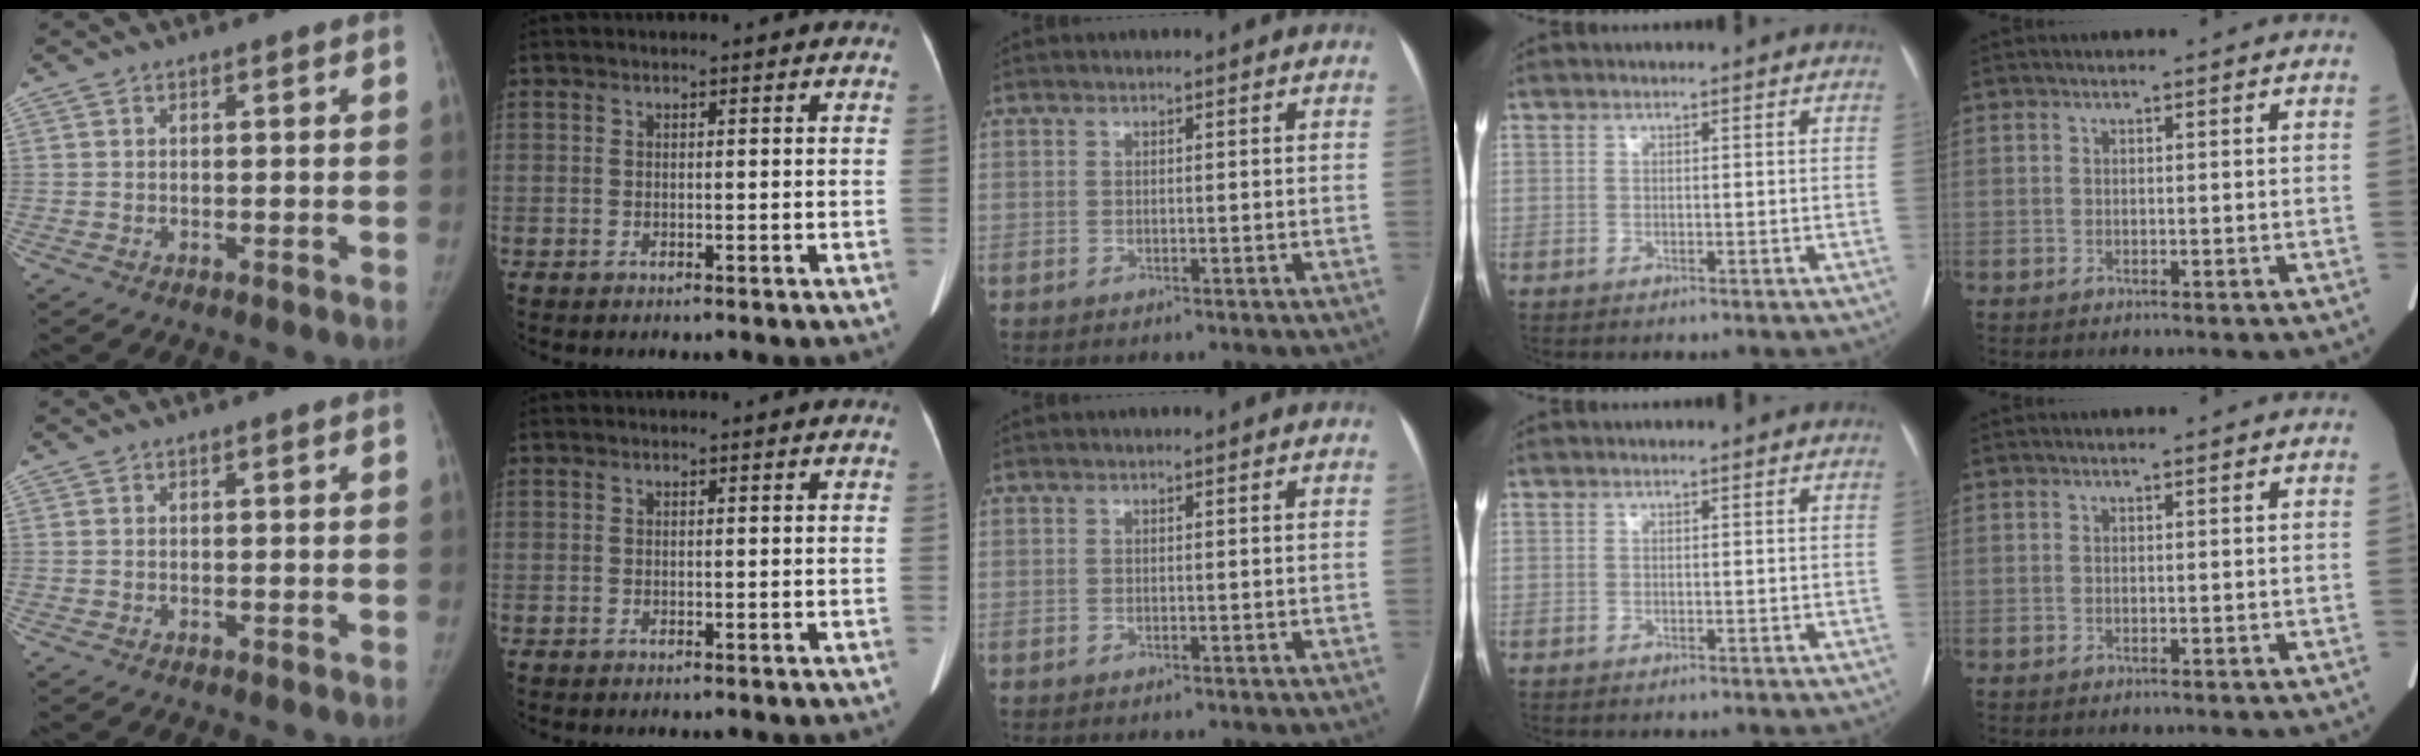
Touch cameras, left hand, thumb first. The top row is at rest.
{}